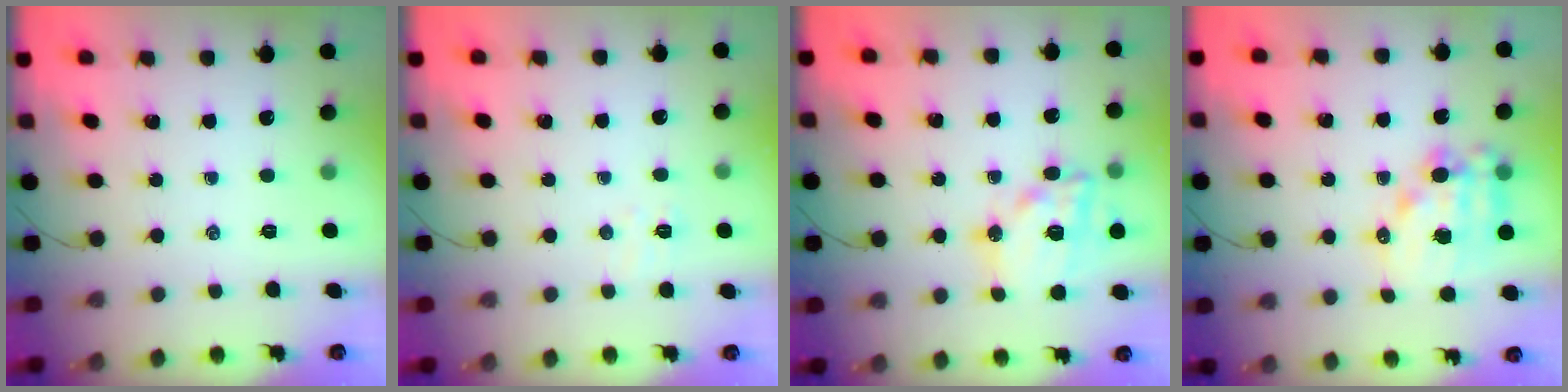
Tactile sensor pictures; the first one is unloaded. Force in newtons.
{"total": 4.5, "press": 4.3, "slide": 1.2}
{"total": 16.8, "press": 16.5, "slide": 3.2}
{"total": 13.4, "press": 13.0, "slide": 3.3}